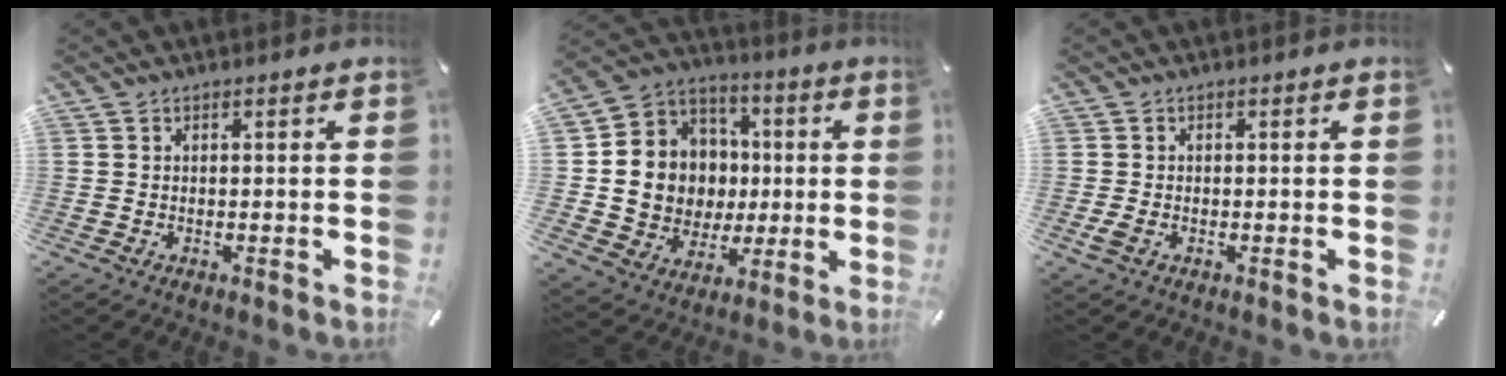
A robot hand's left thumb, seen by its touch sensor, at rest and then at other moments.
{"total": 13.3, "force": [-0.2, 13.1, 2.2], "torque": [-0.043, -0.012, 0.020]}
{"total": 1.7, "force": [-0.6, 1.1, 1.2], "torque": [-0.034, -0.005, -0.013]}